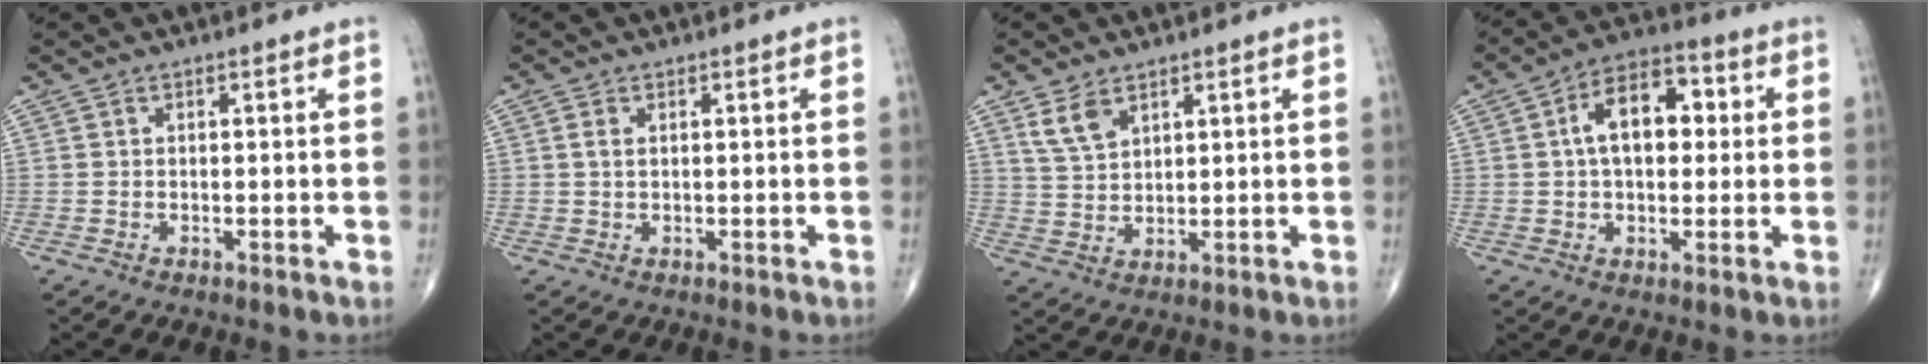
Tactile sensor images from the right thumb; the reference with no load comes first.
{"total": 1.4, "force": [0.5, 0.8, 1.1], "torque": [-0.026, 0.004, 0.011]}
{"total": 5.1, "force": [3.2, 2.8, 2.9], "torque": [-0.048, -0.014, 0.070]}
{"total": 11.7, "force": [1.9, 7.0, 9.2], "torque": [-0.126, 0.022, 0.022]}